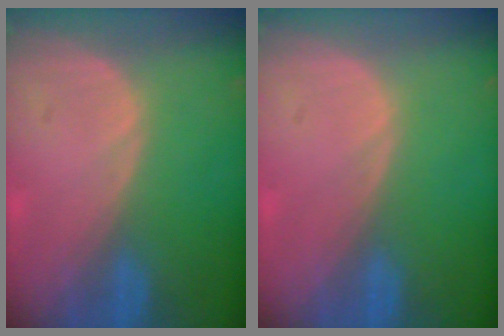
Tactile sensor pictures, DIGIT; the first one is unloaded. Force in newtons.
{"total": 0.0}